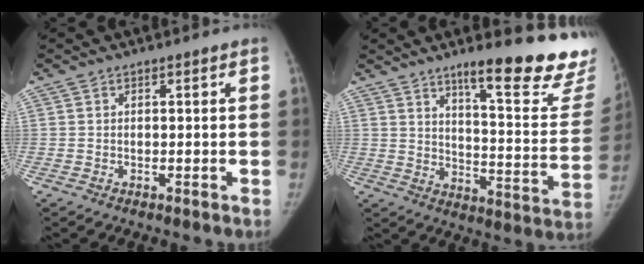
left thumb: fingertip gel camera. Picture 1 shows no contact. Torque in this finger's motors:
{"motor_torque": [1.23, -0.50, 1.16, -1.17, 0.27]}